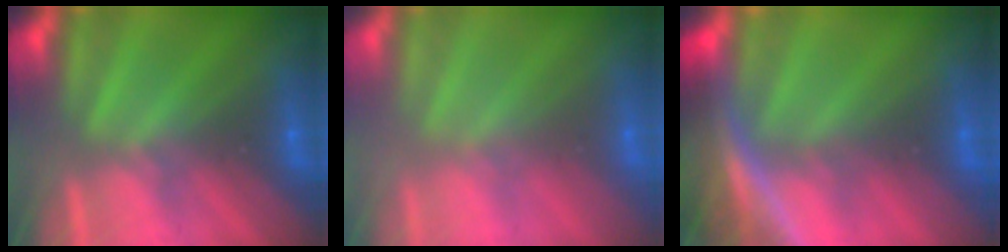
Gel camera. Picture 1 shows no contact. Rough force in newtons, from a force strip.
{"total": 2.9}
{"total": 8.2}